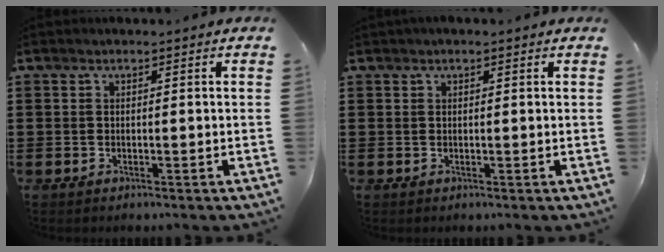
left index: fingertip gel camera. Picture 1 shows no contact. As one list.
[{"total": 0.6, "force": [0.4, 0.1, 0.4], "torque": [-0.009, 0.001, 0.008]}]